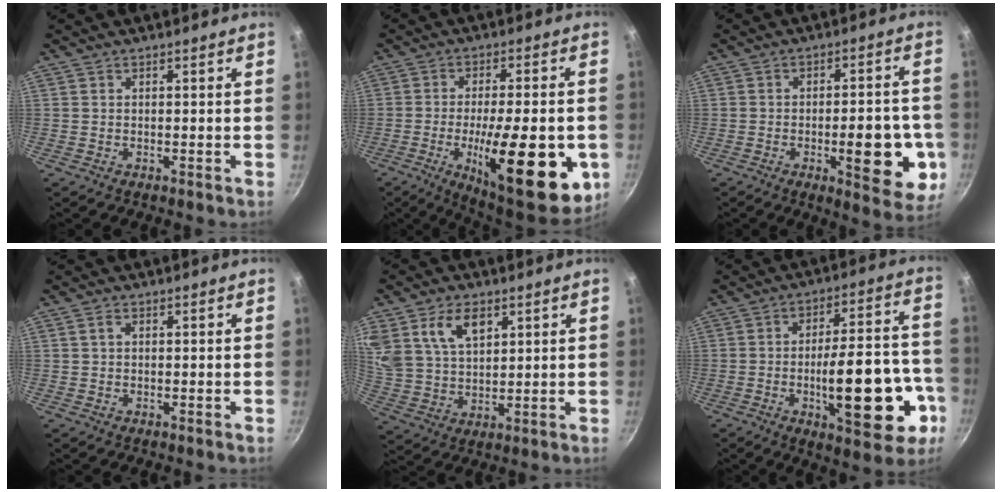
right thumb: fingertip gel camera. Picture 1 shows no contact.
{"total": 23.1, "force": [-6.3, 7.6, 20.9], "torque": [-0.274, 0.002, -0.085]}
{"total": 14.6, "force": [-3.7, 5.6, 12.9], "torque": [-0.134, 0.011, -0.049]}
{"total": 1.4, "force": [0.4, 1.0, 0.9], "torque": [-0.011, 0.006, 0.005]}
{"total": 11.7, "force": [5.7, 7.3, 7.2], "torque": [-0.119, -0.018, 0.117]}
{"total": 20.9, "force": [-6.4, 8.0, 18.2], "torque": [-0.224, 0.038, -0.083]}